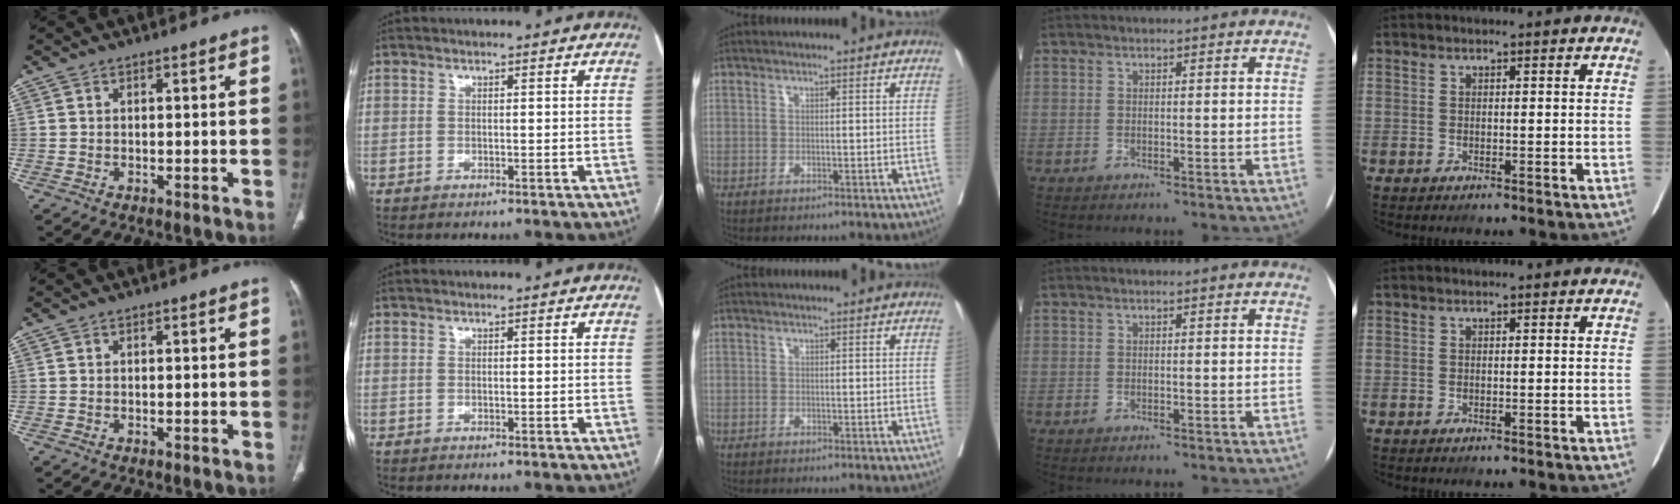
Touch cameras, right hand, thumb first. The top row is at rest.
{}